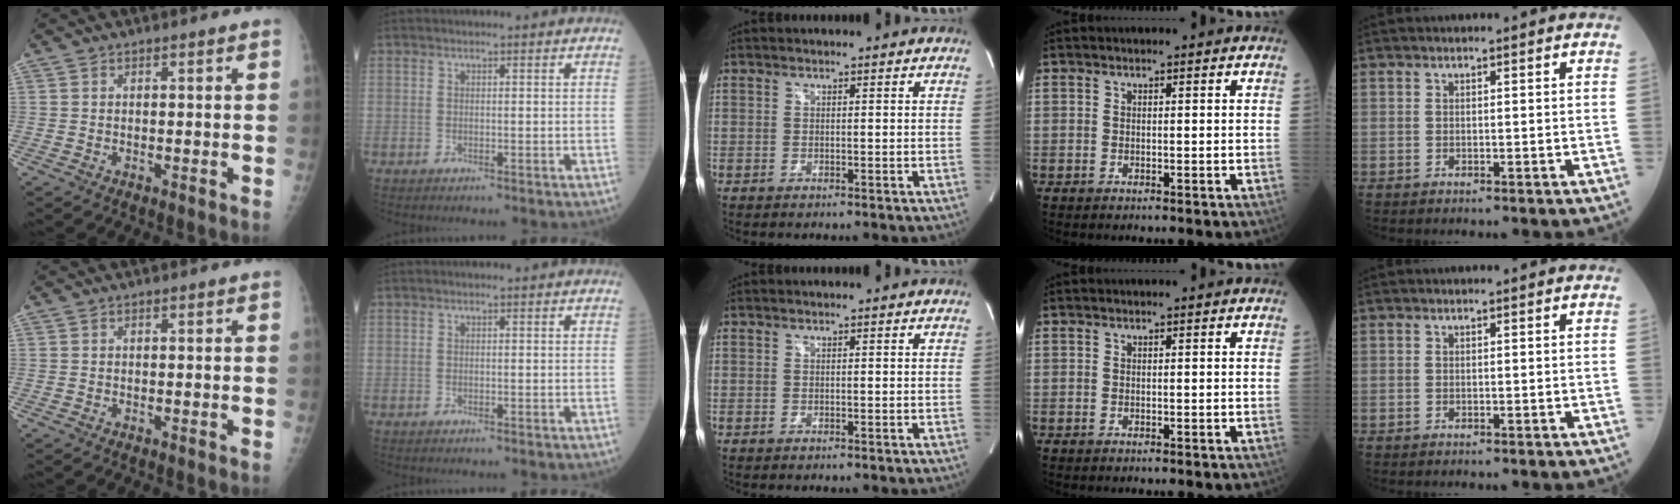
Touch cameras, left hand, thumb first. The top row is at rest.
{}